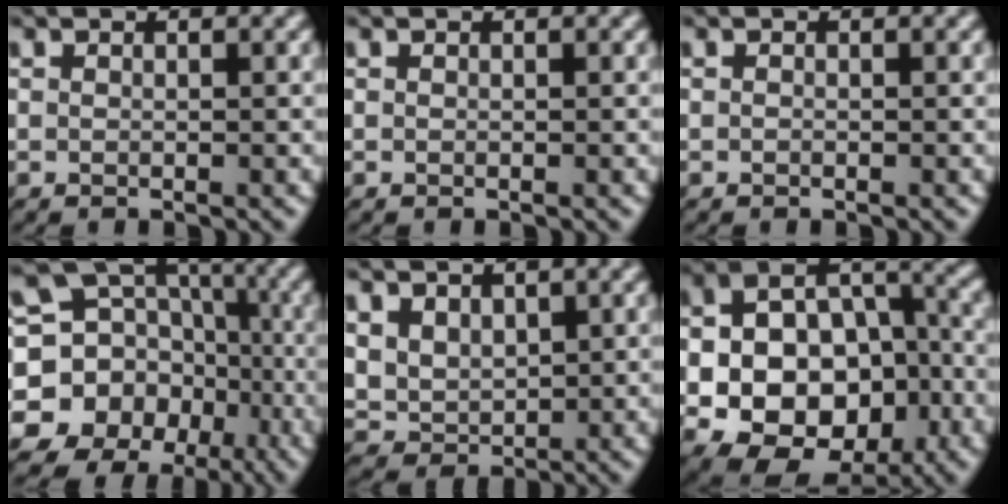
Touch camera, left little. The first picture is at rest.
{"total": 0.0}
{"total": 0.0}
{"total": 15.8, "force": [-4.4, 14.3, 5.1], "torque": [-0.138, -0.006, -0.082]}
{"total": 3.7, "force": [1.2, 3.0, 1.9], "torque": [-0.058, -0.005, 0.037]}
{"total": 15.9, "force": [-4.9, 11.5, 9.8], "torque": [-0.147, -0.028, -0.082]}